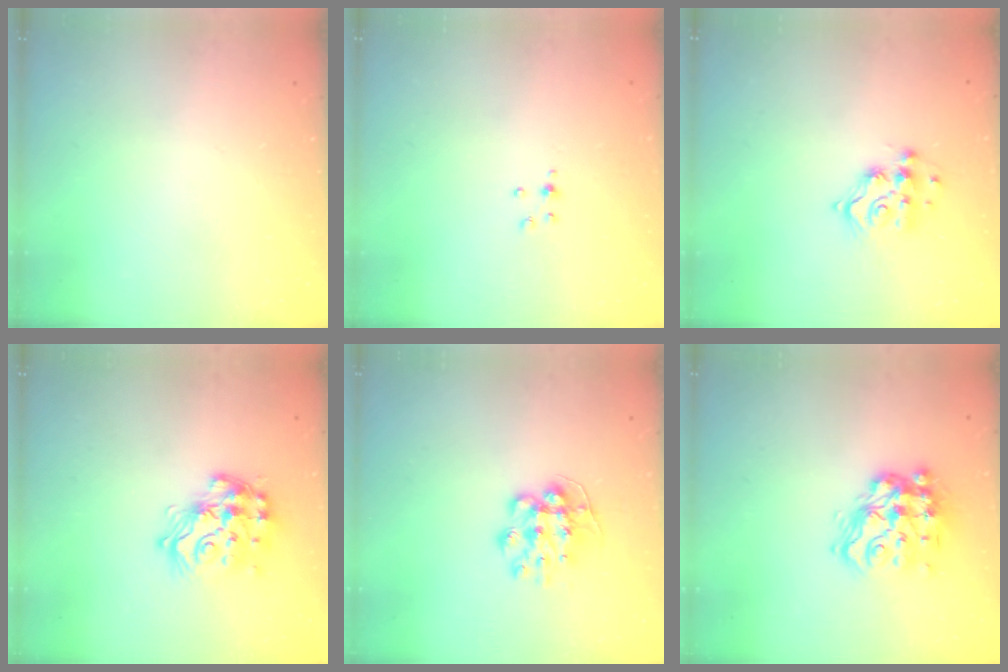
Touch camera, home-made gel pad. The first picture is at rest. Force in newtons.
{"total": 2.4, "press": 2.4, "slide": 0.3}
{"total": 11.1, "press": 11.0, "slide": 0.9}
{"total": 18.2, "press": 18.1, "slide": 1.0}
{"total": 9.4, "press": 9.4, "slide": 0.2}
{"total": 16.6, "press": 16.5, "slide": 1.9}